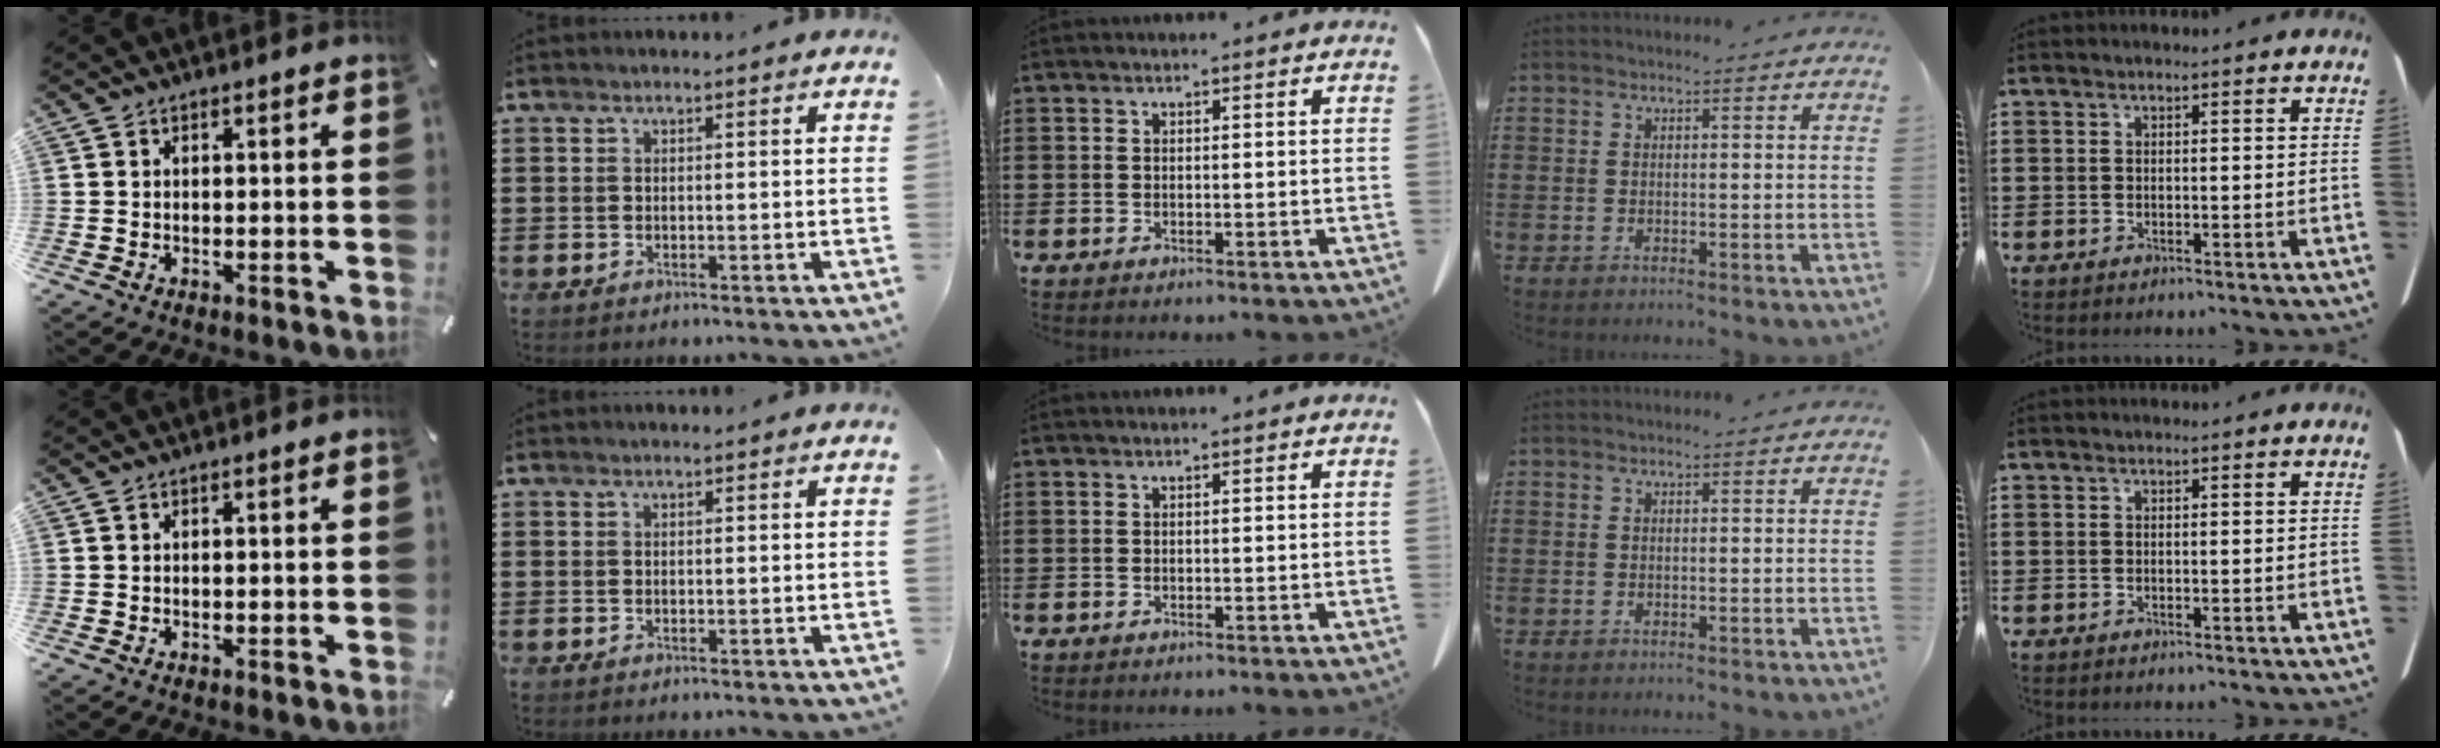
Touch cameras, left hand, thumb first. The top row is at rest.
{}